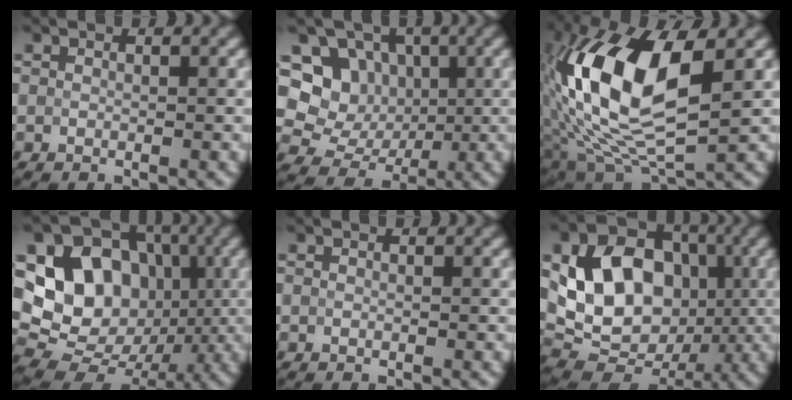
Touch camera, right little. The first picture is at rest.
{"total": 8.0, "force": [1.7, 7.0, 3.3], "torque": [-0.047, 0.024, -0.001]}
{"total": 13.6, "force": [1.9, 6.2, 12.0], "torque": [-0.241, 0.014, 0.027]}
{"total": 15.1, "force": [1.9, 12.9, 7.5], "torque": [-0.156, 0.026, 0.019]}
{"total": 0.0}
{"total": 11.7, "force": [0.7, 9.0, 7.5], "torque": [-0.132, 0.002, 0.012]}